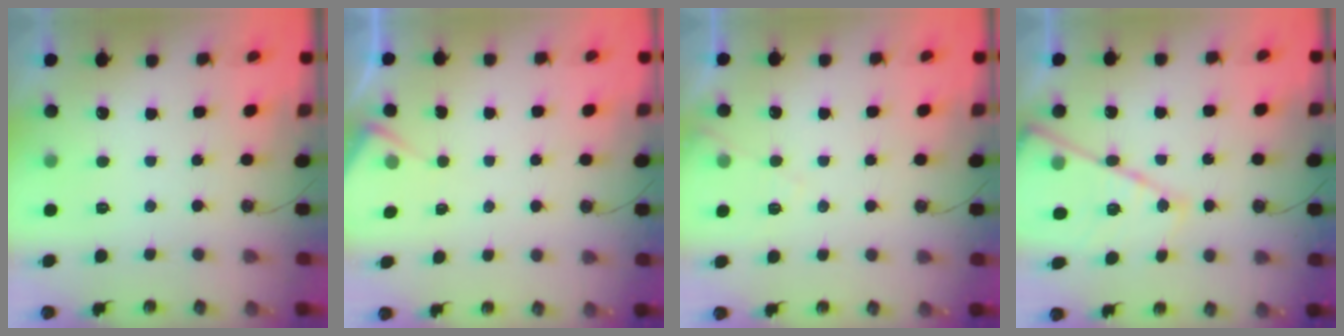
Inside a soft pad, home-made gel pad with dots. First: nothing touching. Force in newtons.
{"total": 4.6, "press": 4.6, "slide": 0.6}
{"total": 6.1, "press": 6.0, "slide": 0.8}
{"total": 18.0, "press": 17.9, "slide": 1.9}